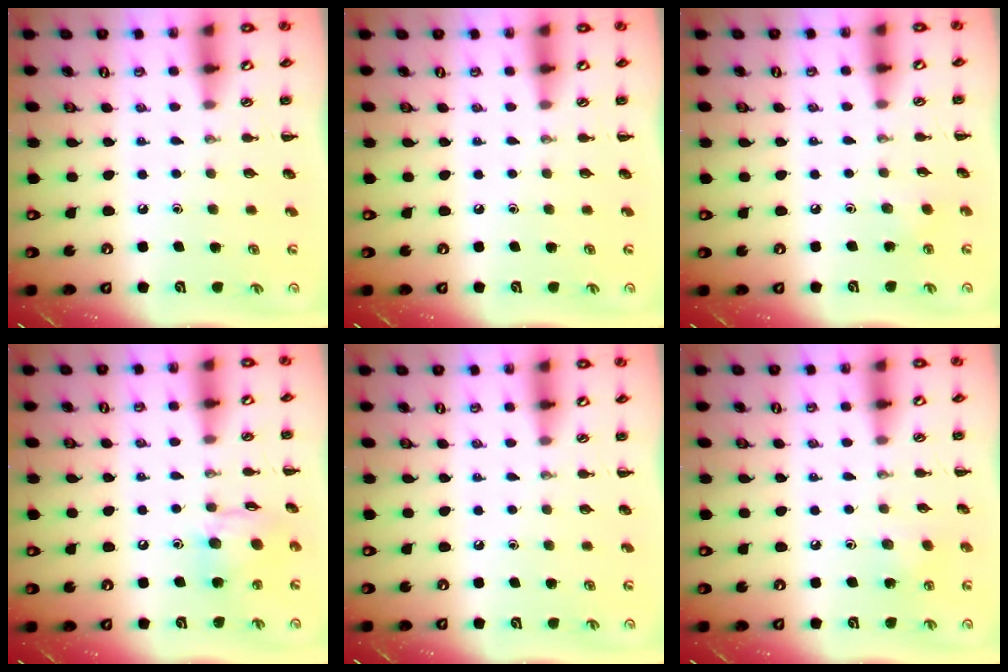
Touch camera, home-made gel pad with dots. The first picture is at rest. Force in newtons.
{"total": 0.0}
{"total": 1.8, "press": 1.7, "slide": 0.6}
{"total": 10.7, "press": 10.6, "slide": 1.4}
{"total": 0.0}
{"total": 3.2, "press": 3.0, "slide": 0.9}